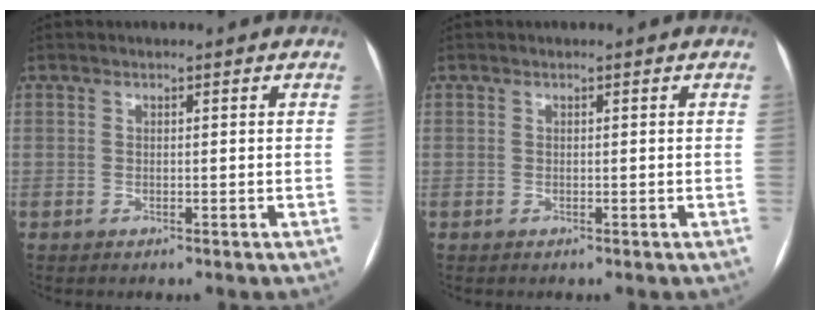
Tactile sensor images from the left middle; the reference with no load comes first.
{"total": 0.0}